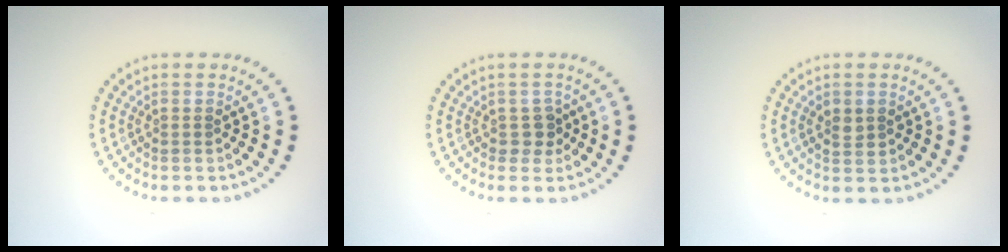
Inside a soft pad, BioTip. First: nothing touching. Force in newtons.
{"total": 1.6, "press": 1.4, "slide": 0.8}
{"total": 1.6, "press": 1.6, "slide": 0.1}